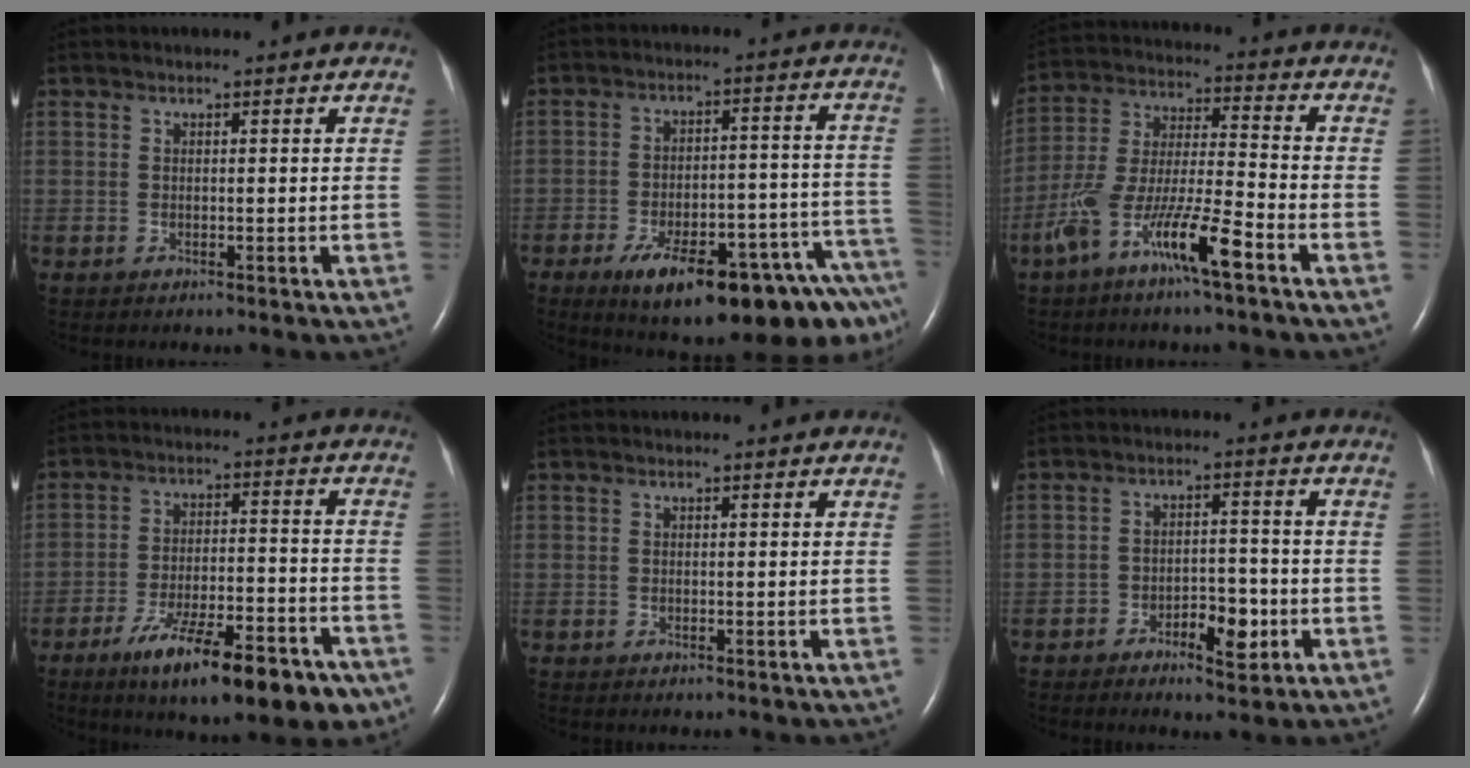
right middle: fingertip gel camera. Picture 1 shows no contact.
{"total": 21.1, "force": [-14.3, 4.3, 14.9], "torque": [-0.126, 0.028, -0.199]}
{"total": 11.7, "force": [-6.8, 1.1, 9.5], "torque": [-0.196, -0.005, -0.133]}
{"total": 16.6, "force": [-10.9, 4.4, 11.7], "torque": [-0.144, 0.003, -0.167]}
{"total": 0.0}
{"total": 5.6, "force": [-2.8, 2.5, 4.2], "torque": [-0.064, 0.009, -0.039]}